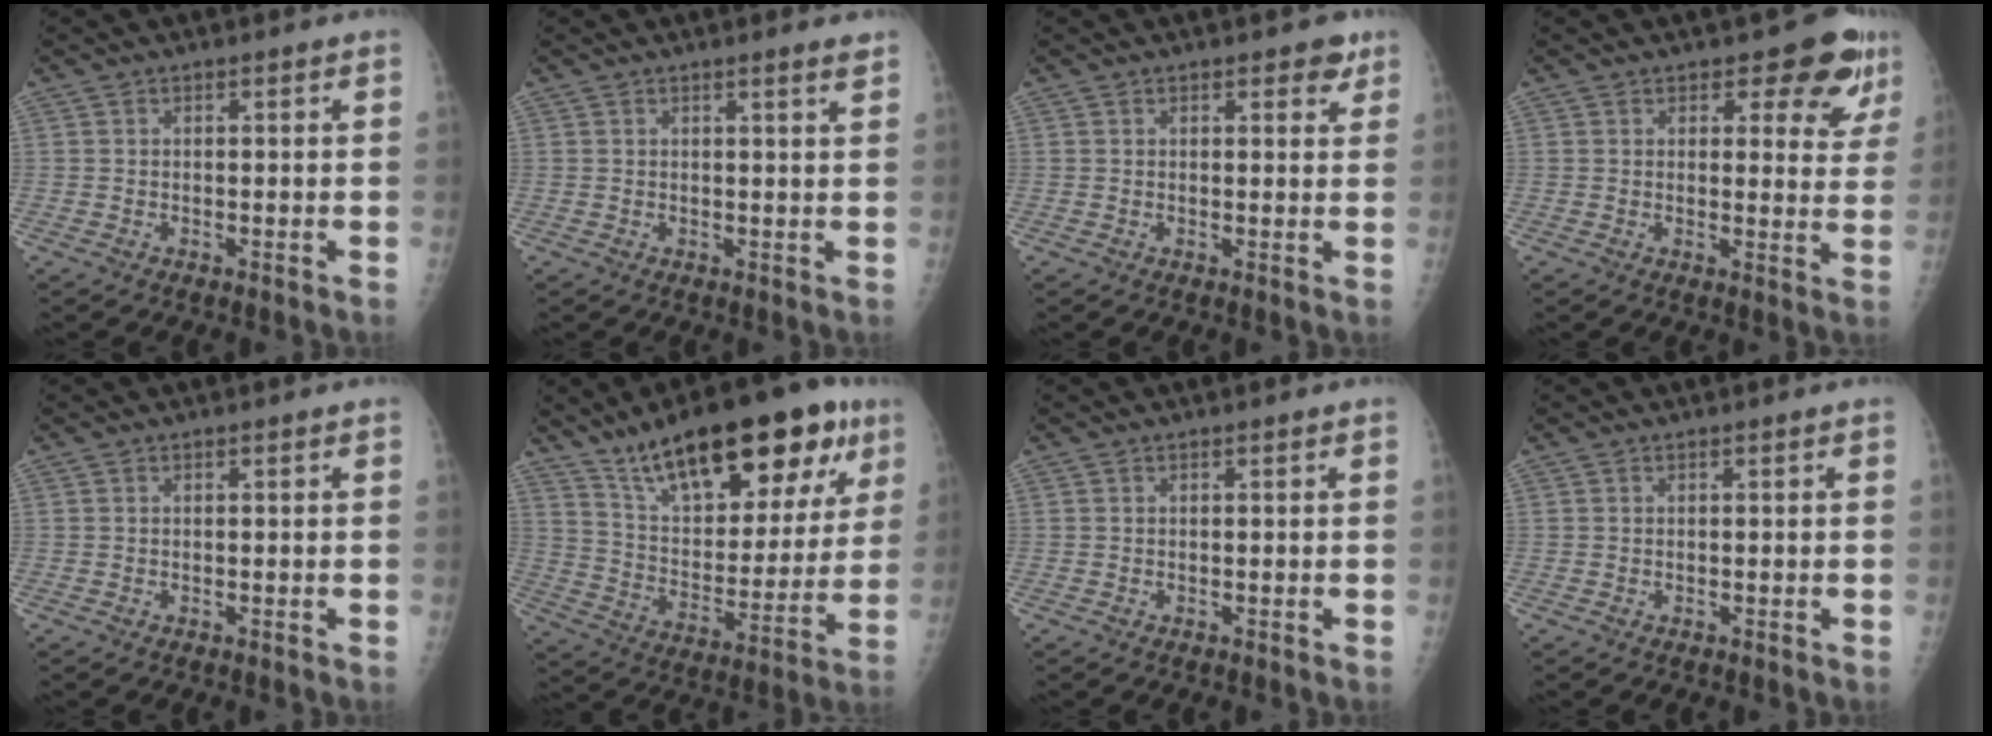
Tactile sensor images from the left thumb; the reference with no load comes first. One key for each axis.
{"total": 1.9, "fx": 1.5, "fy": -0.2, "fz": 1.2, "tx": -0.015, "ty": -0.008, "tz": 0.021}
{"total": 3.0, "fx": 1.9, "fy": 1.5, "fz": 1.7, "tx": 0.000, "ty": -0.007, "tz": 0.019}
{"total": 8.9, "fx": 6.0, "fy": 4.3, "fz": 4.9, "tx": -0.019, "ty": -0.036, "tz": 0.062}
{"total": 0.0}
{"total": 27.2, "fx": 16.4, "fy": 10.5, "fz": 19.0, "tx": -0.248, "ty": -0.035, "tz": 0.260}
{"total": 0.0}
{"total": 0.0}